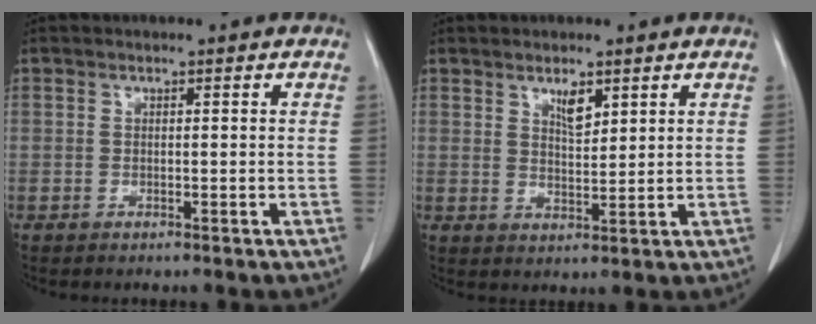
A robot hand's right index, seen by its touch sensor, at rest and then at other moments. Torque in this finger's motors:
{"motor_torque": [0.06, 0.05, 0.03, 0.03]}